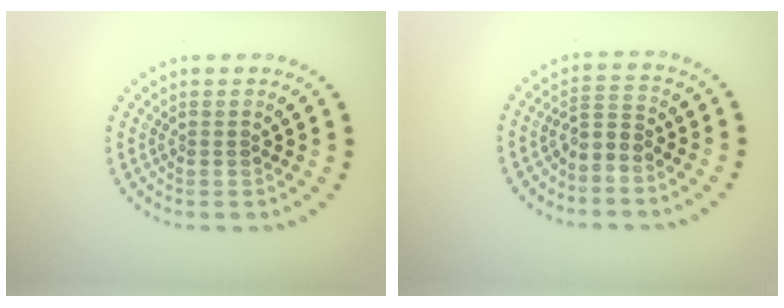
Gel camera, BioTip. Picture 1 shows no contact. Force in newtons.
{"total": 2.0, "press": 1.5, "slide": 1.3}